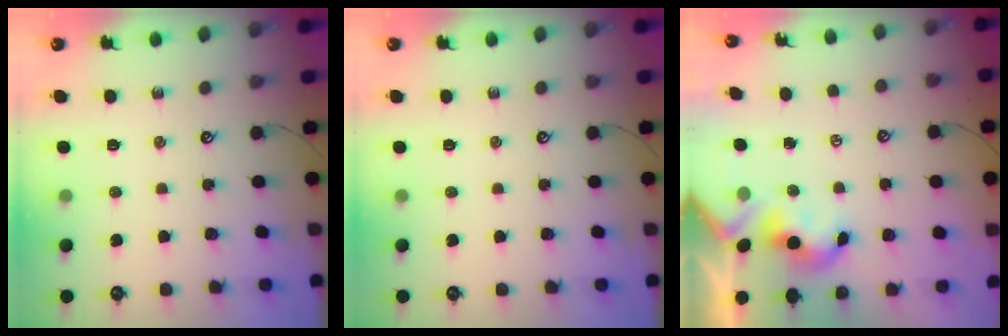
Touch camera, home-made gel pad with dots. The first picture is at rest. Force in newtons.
{"total": 0.0}
{"total": 2.0, "press": 1.9, "slide": 0.8}